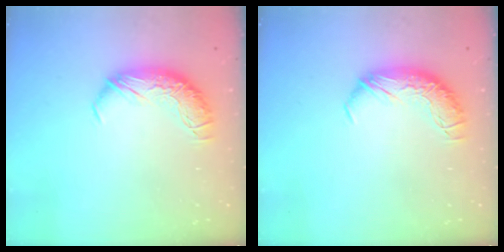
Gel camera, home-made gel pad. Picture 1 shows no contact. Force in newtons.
{"total": 0.0}